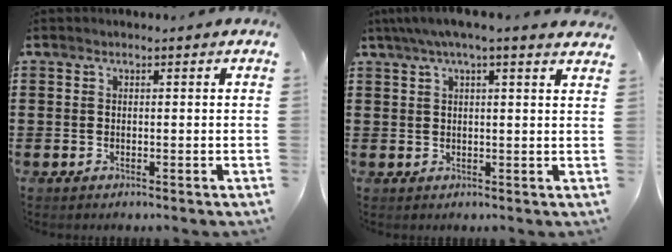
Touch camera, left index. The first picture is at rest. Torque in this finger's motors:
{"motor_torque": [0.97, -1.16, -0.05, -0.07]}